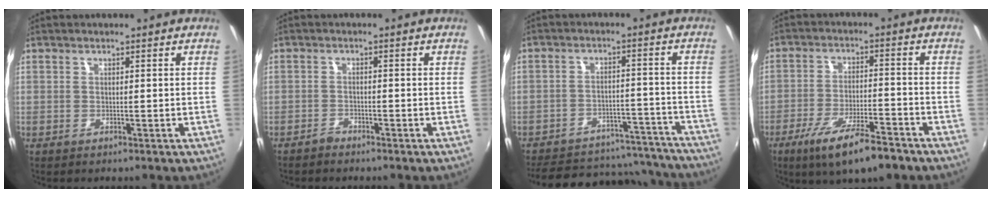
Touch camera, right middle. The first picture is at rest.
{"total": 1.7, "force": [-1.6, 0.5, 0.1], "torque": [-0.007, -0.002, -0.033]}
{"total": 21.1, "force": [-18.0, 8.7, 6.5], "torque": [-0.137, 0.054, -0.208]}
{"total": 12.5, "force": [-8.5, 2.8, 8.6], "torque": [-0.174, -0.029, -0.144]}